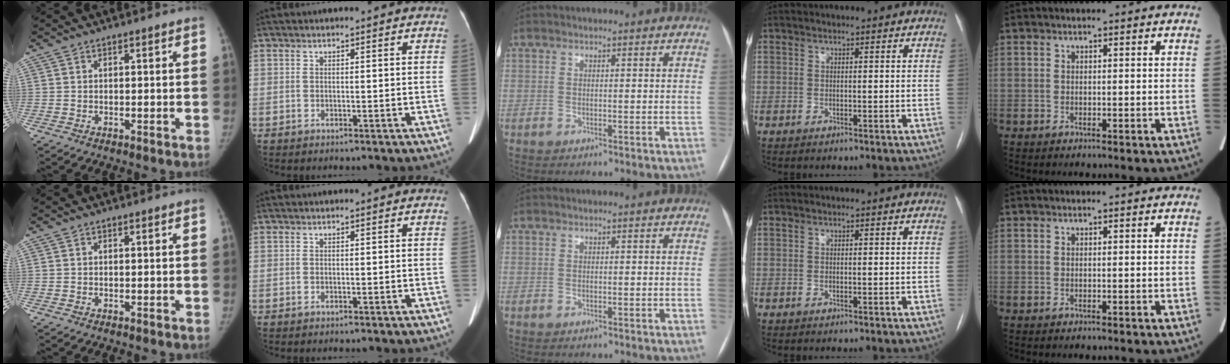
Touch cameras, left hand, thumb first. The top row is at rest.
{}